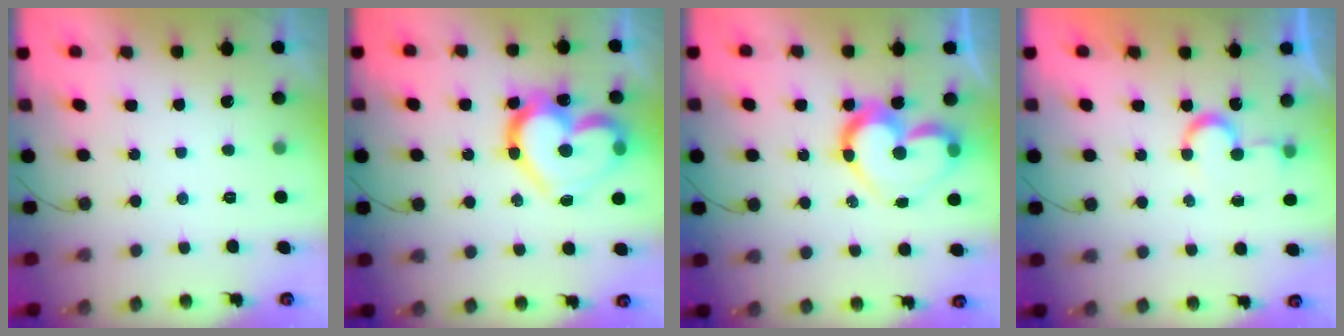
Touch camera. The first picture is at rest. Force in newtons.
{"total": 21.2, "press": 21.1, "slide": 1.5}
{"total": 15.4, "press": 15.4, "slide": 1.4}
{"total": 5.3, "press": 5.3, "slide": 0.4}